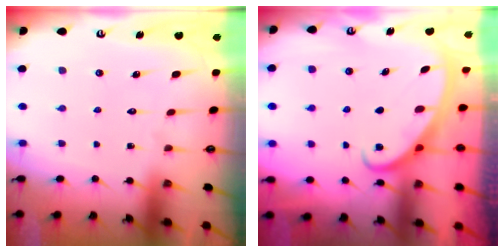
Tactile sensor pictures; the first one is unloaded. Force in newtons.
{"total": 2.6, "press": 2.6, "slide": 0.5}